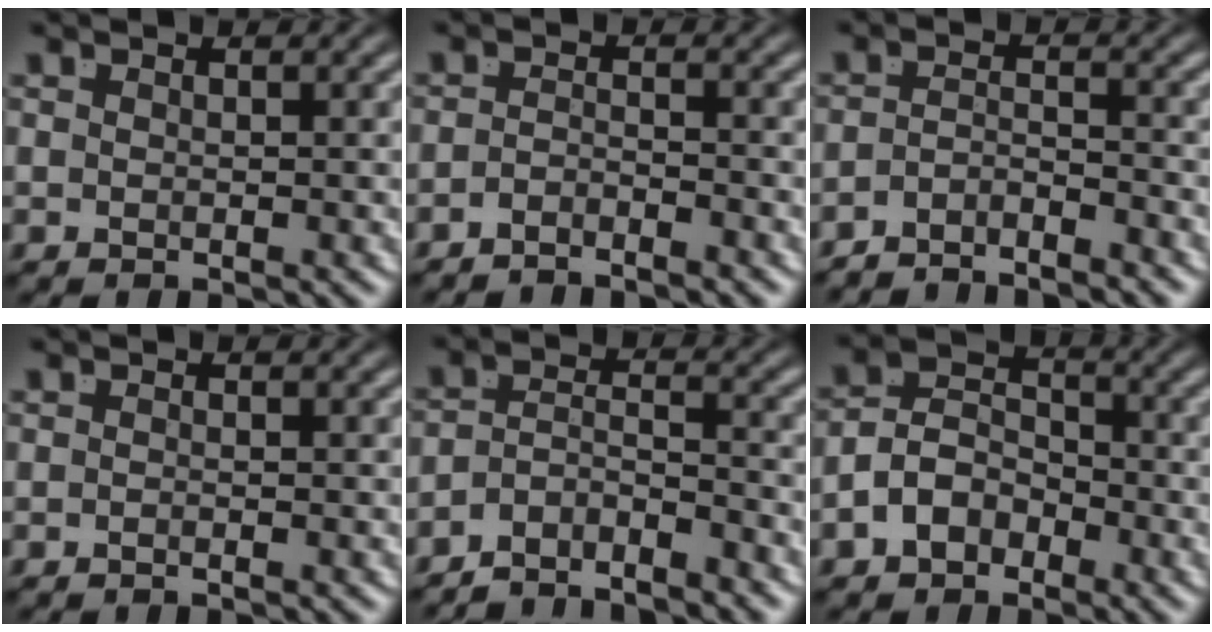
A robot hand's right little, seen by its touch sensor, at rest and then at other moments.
{"total": 2.5, "force": [-2.4, -0.6, 0.4], "torque": [-0.002, -0.009, -0.039]}
{"total": 3.6, "force": [-3.5, 0.1, 0.8], "torque": [-0.006, -0.015, -0.056]}
{"total": 0.7, "force": [-0.5, -0.4, 0.2], "torque": [-0.001, 0.000, -0.009]}
{"total": 4.6, "force": [-3.4, 2.4, 1.9], "torque": [-0.027, -0.011, -0.066]}
{"total": 6.1, "force": [-2.1, 5.0, 2.8], "torque": [-0.053, -0.016, -0.039]}